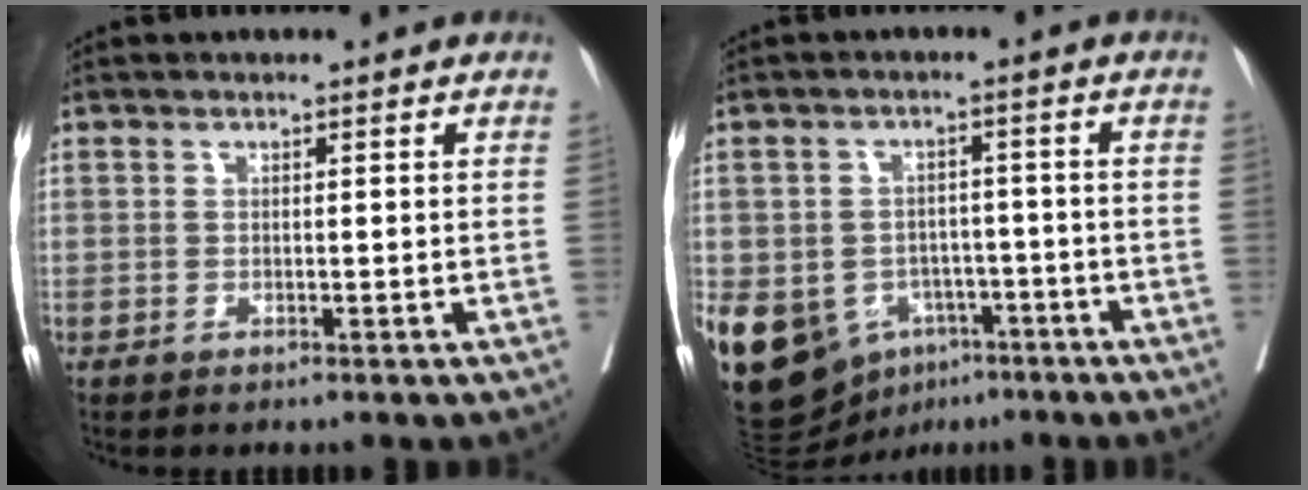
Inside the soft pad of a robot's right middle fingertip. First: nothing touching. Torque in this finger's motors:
{"motor_torque": [1.36, -0.78, 1.05, 0.21]}